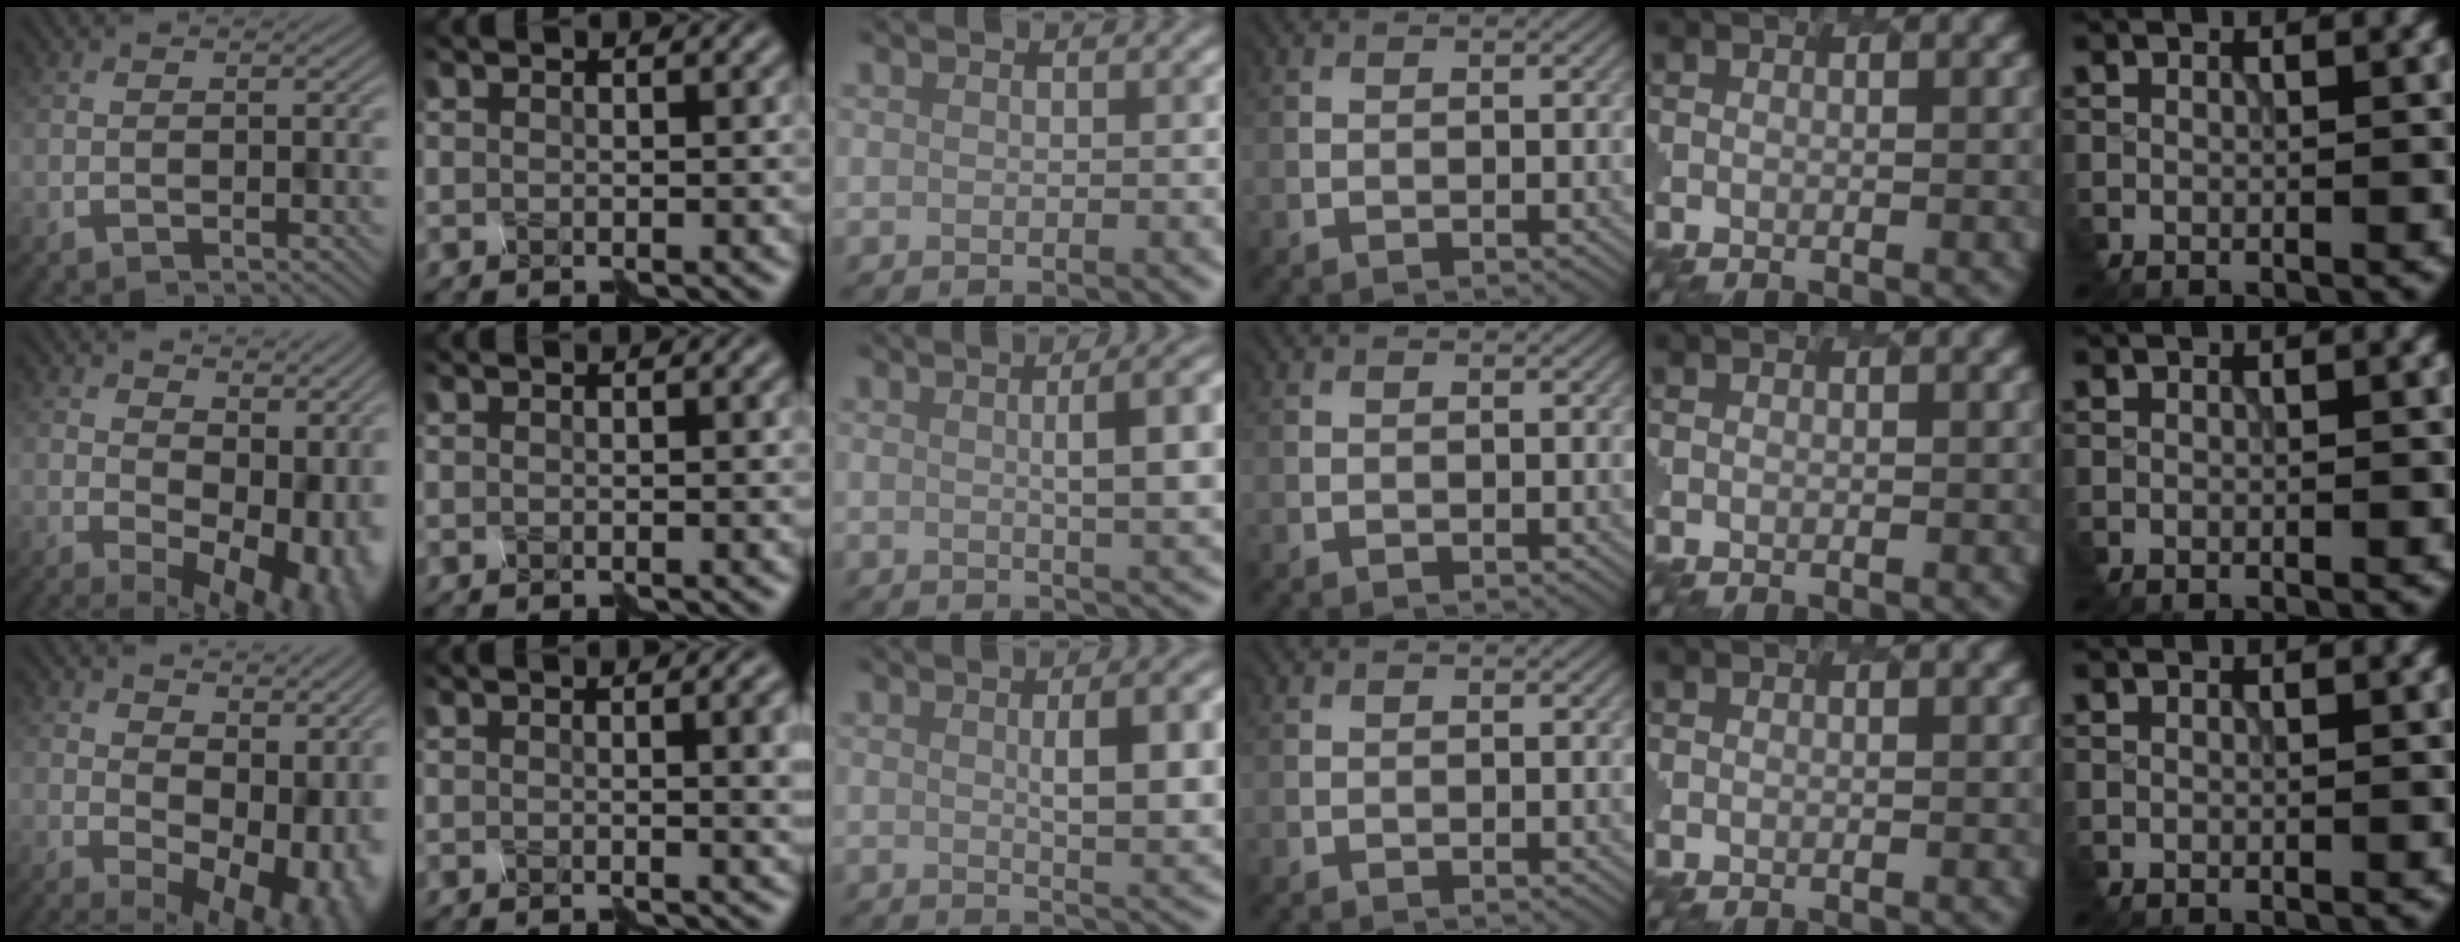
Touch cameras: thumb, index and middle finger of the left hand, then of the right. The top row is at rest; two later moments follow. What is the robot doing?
{"motion": "disassemble", "object": "spray bottle"}